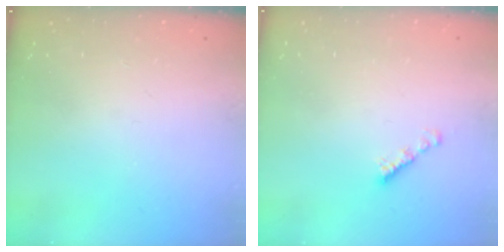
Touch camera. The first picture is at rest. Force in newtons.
{"total": 2.1, "press": 2.0, "slide": 0.7}